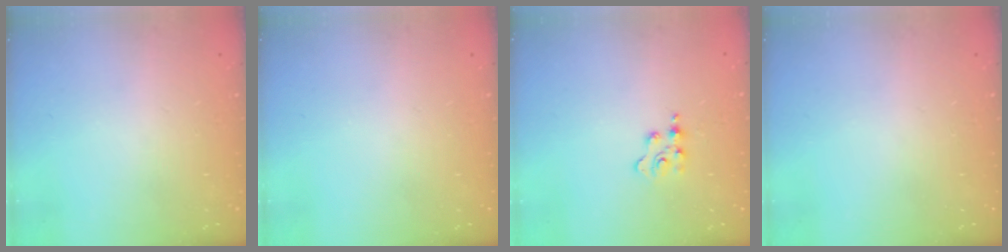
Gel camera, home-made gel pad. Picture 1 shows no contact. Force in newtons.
{"total": 0.0}
{"total": 2.1, "press": 2.1, "slide": 0.3}
{"total": 0.0}